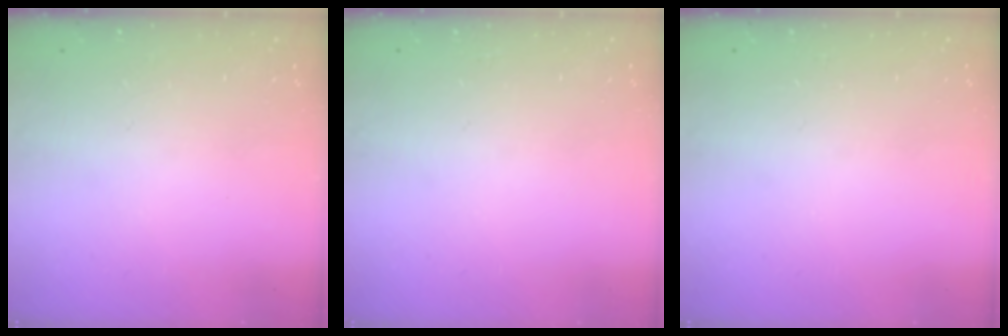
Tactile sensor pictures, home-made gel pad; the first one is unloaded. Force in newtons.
{"total": 0.0}
{"total": 0.0}